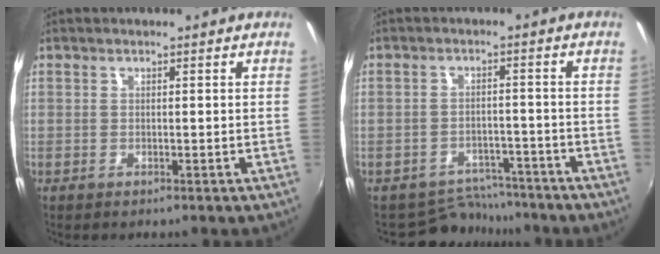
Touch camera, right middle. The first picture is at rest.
{"total": 6.9, "force": [-6.4, 2.7, -0.3], "torque": [-0.004, 0.011, -0.093]}